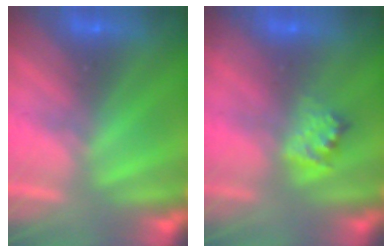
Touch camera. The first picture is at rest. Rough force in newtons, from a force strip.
{"total": 2.4}